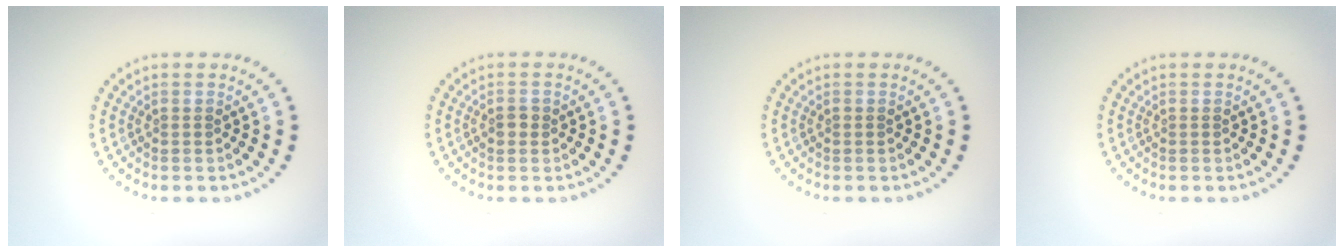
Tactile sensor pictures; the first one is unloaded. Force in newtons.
{"total": 1.1, "press": 1.1, "slide": 0.1}
{"total": 0.0}
{"total": 0.0}